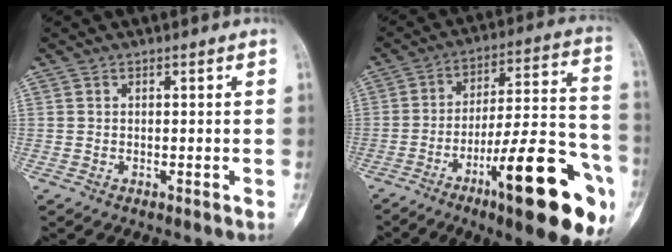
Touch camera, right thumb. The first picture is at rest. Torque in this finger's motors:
{"motor_torque": [1.33, 1.41, 1.74, -1.03, 0.21]}